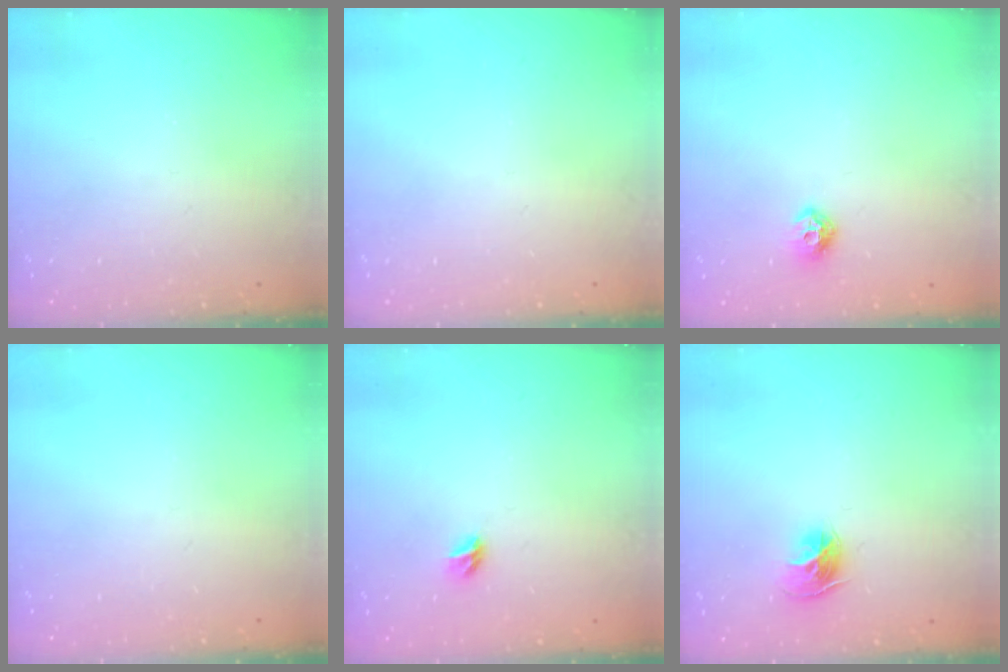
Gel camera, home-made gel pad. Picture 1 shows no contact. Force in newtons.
{"total": 0.0}
{"total": 6.8, "press": 6.8, "slide": 0.3}
{"total": 0.0}
{"total": 5.4, "press": 5.4, "slide": 0.5}
{"total": 9.2, "press": 9.1, "slide": 0.9}